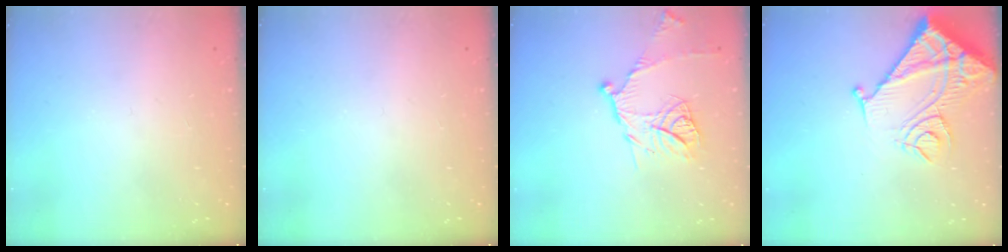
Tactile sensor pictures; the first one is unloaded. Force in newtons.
{"total": 0.0}
{"total": 12.4, "press": 12.4, "slide": 1.0}
{"total": 16.5, "press": 16.4, "slide": 2.0}